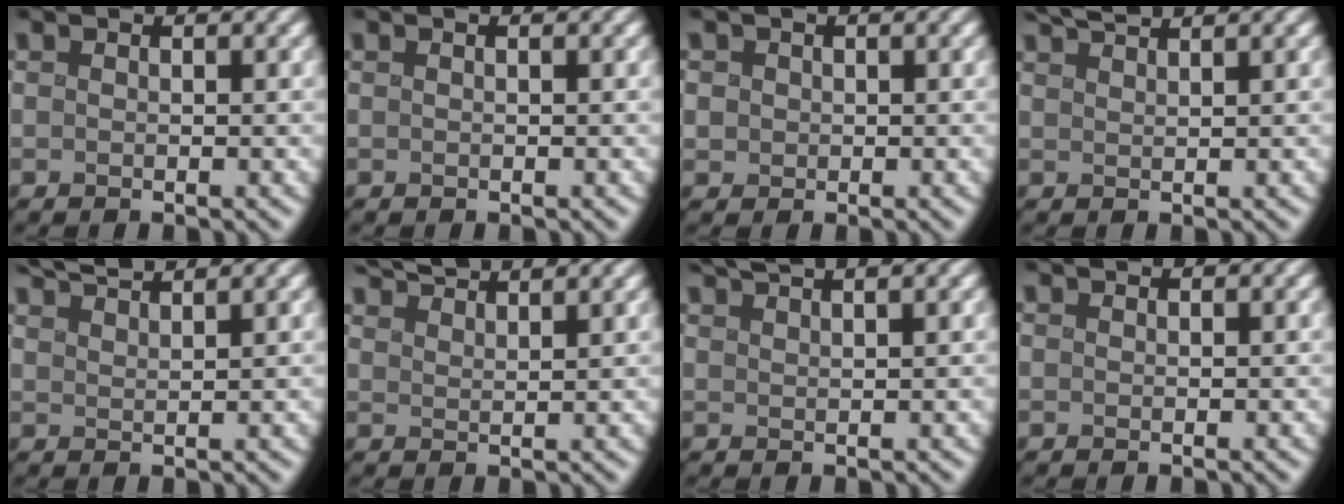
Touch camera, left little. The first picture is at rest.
{"total": 0.7, "force": [0.3, 0.3, 0.5], "torque": [-0.001, 0.001, -0.005]}
{"total": 0.7, "force": [0.1, 0.6, -0.3], "torque": [-0.004, -0.002, 0.010]}
{"total": 2.9, "force": [2.6, 0.1, 1.2], "torque": [-0.010, 0.009, 0.045]}
{"total": 3.9, "force": [3.6, 0.3, 1.4], "torque": [-0.020, 0.014, 0.060]}
{"total": 5.0, "force": [4.6, 0.6, 1.7], "torque": [-0.027, 0.019, 0.069]}
{"total": 4.5, "force": [3.7, 0.9, 2.4], "torque": [-0.019, 0.026, 0.037]}
{"total": 0.8, "force": [0.7, 0.2, 0.3], "torque": [0.004, 0.000, 0.002]}